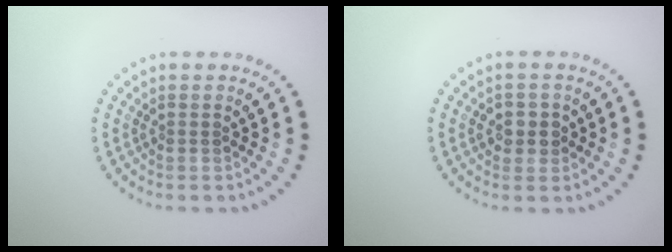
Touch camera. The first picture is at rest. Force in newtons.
{"total": 1.9, "press": 1.8, "slide": 0.6}